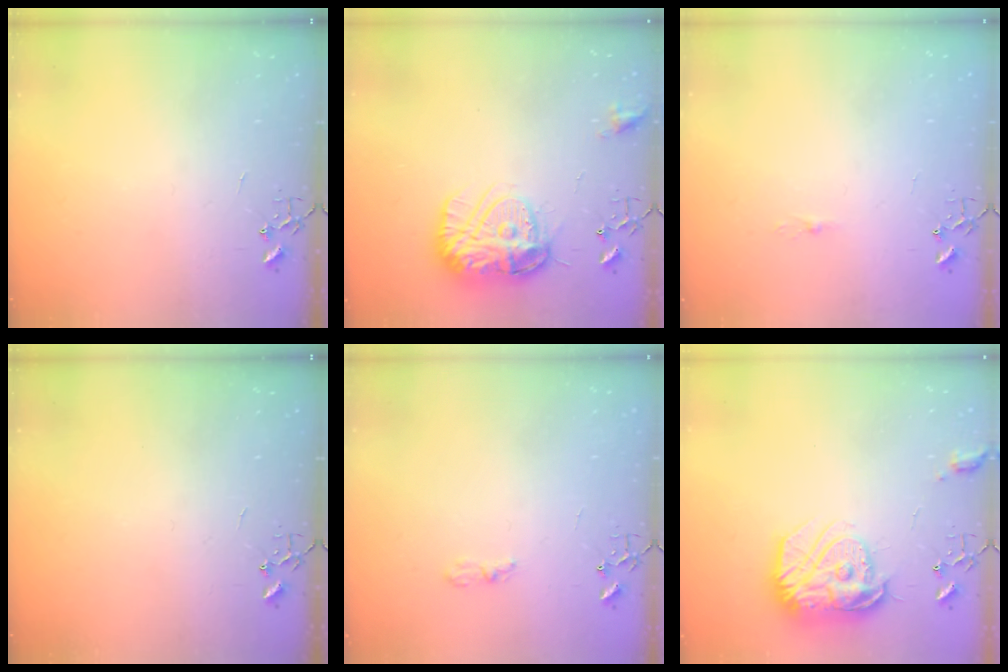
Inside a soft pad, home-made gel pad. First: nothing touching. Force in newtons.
{"total": 16.8, "press": 16.7, "slide": 1.5}
{"total": 3.6, "press": 3.6, "slide": 0.5}
{"total": 0.0}
{"total": 3.3, "press": 3.3, "slide": 0.5}
{"total": 17.7, "press": 17.6, "slide": 1.4}